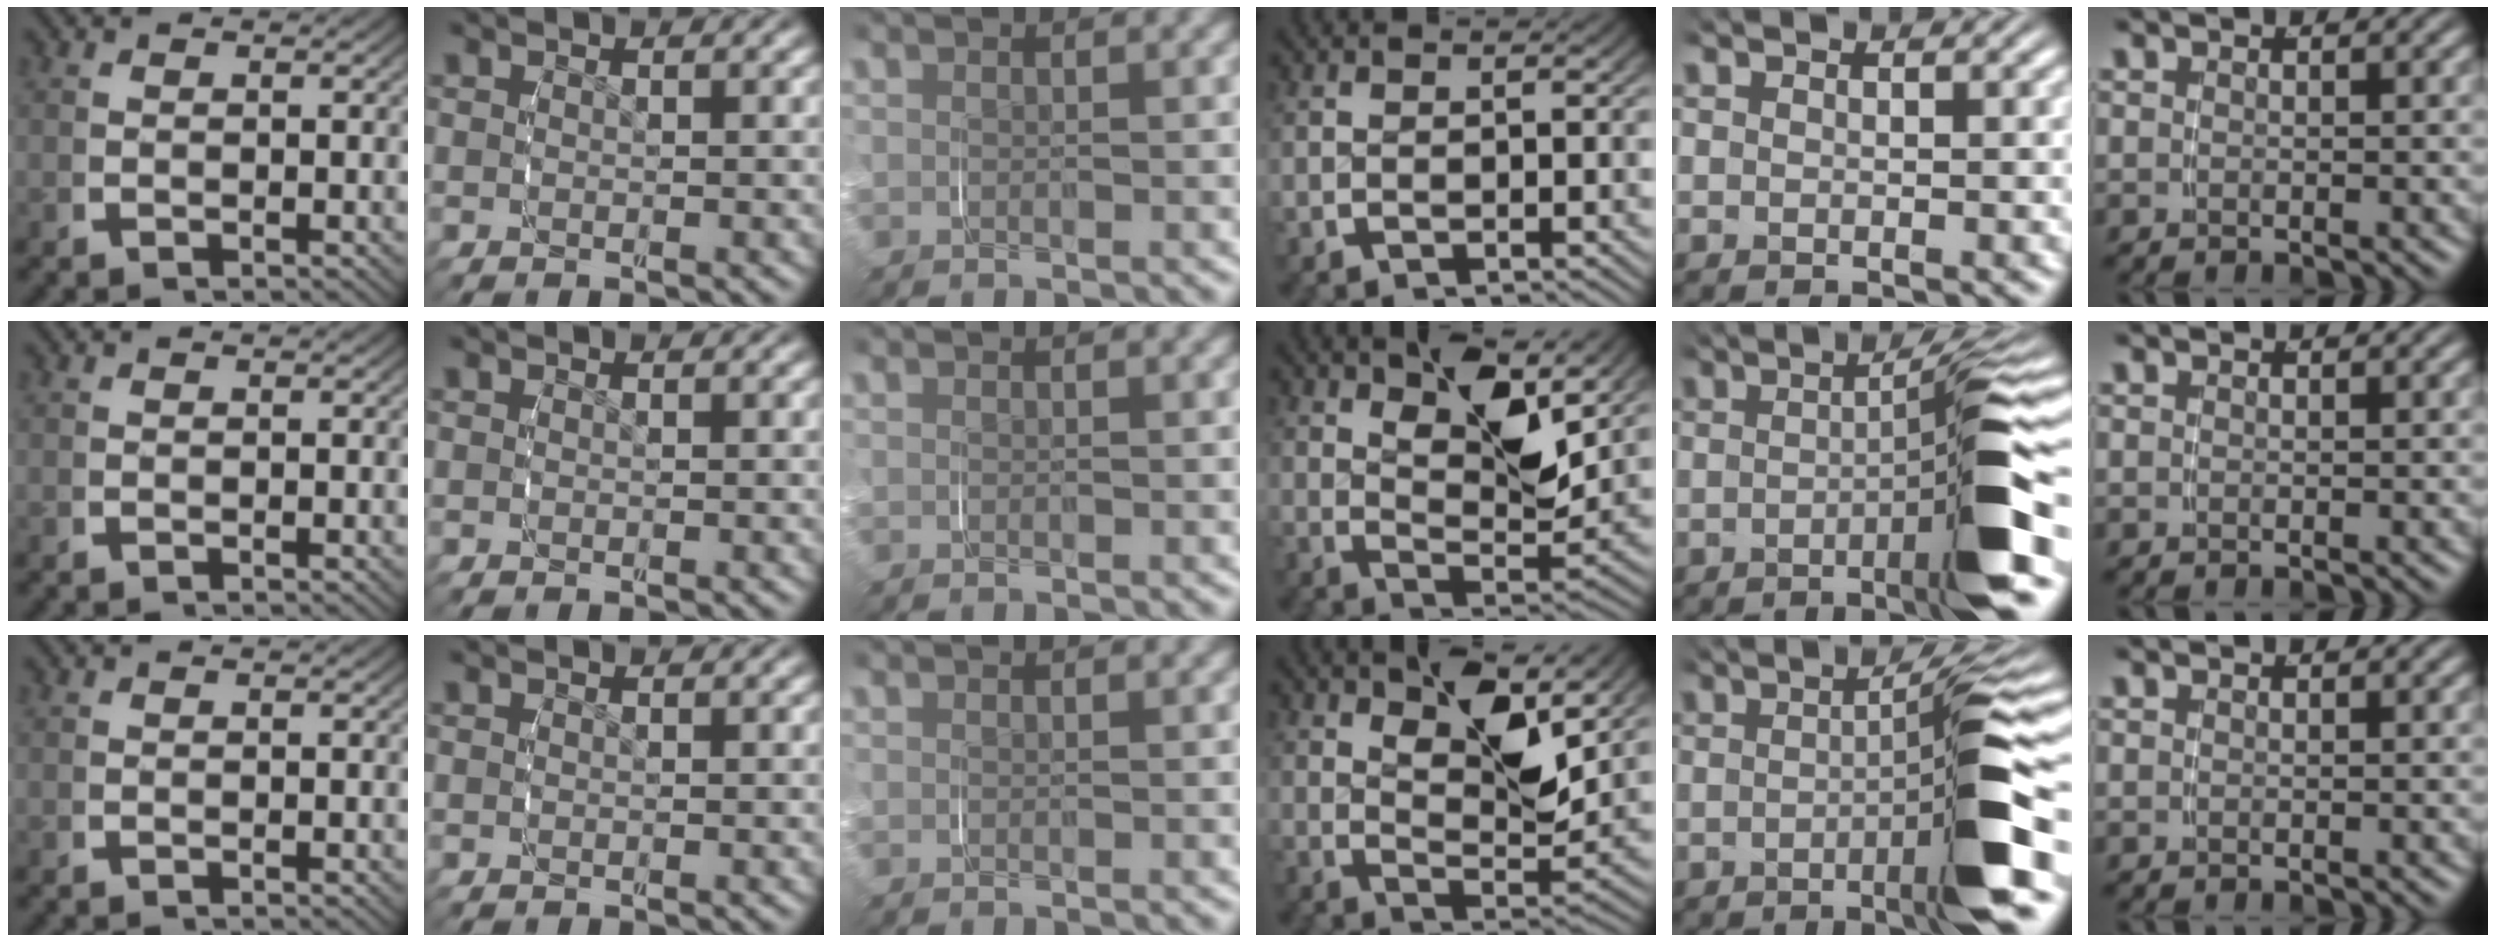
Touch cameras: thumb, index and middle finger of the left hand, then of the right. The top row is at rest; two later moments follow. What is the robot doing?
{"motion": "grasp_and_lifting", "object": "jar lid"}